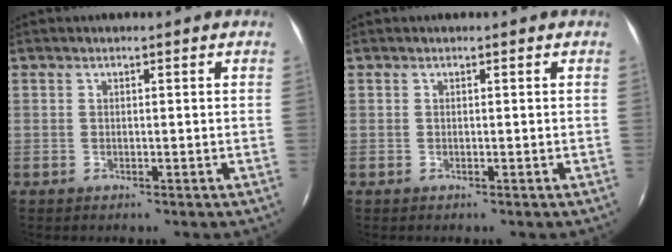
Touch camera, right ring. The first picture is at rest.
{"total": 0.0}